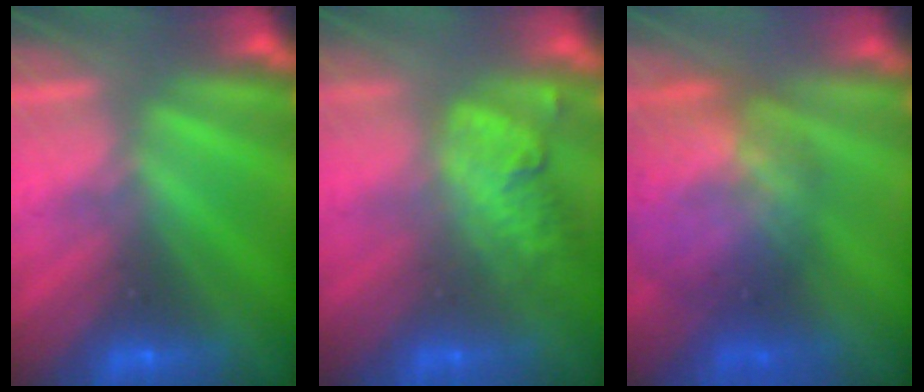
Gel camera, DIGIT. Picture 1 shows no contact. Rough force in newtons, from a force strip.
{"total": 2.8}
{"total": 8.8}